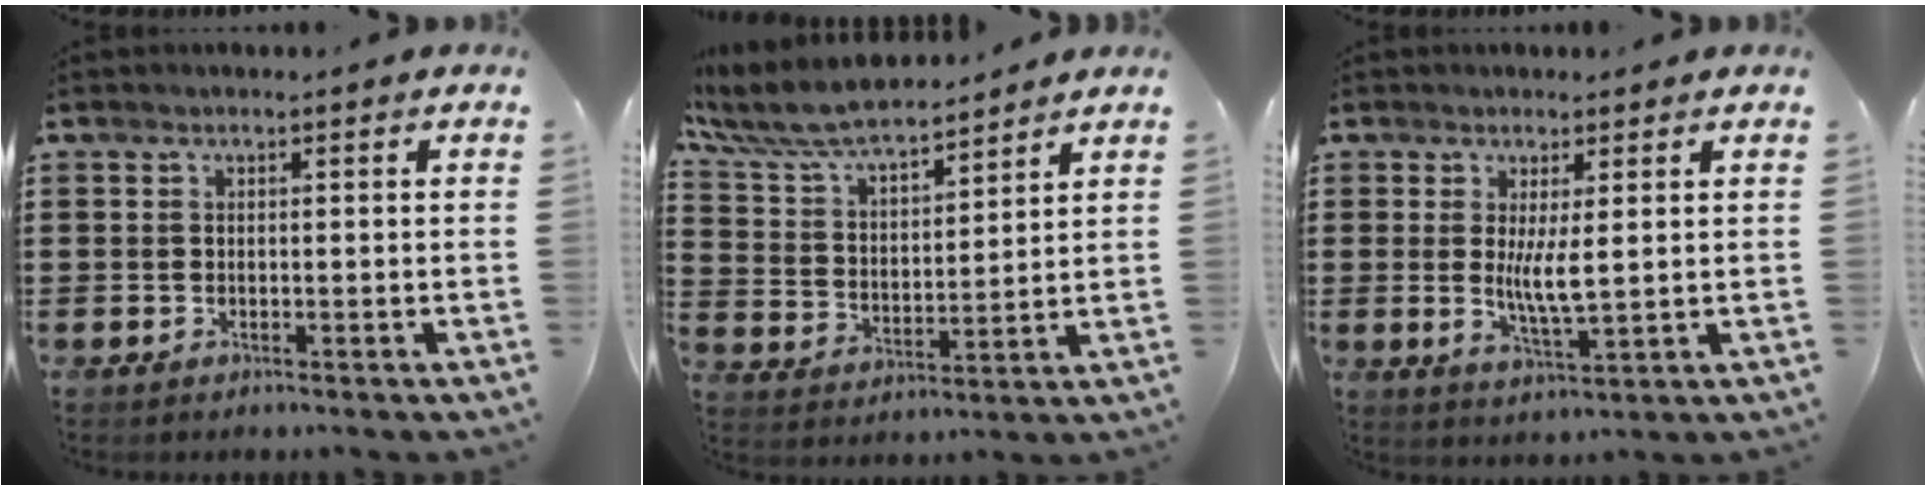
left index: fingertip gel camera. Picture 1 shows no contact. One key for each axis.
{"total": 8.4, "fx": 7.5, "fy": 1.7, "fz": 3.5, "tx": -0.100, "ty": -0.034, "tz": 0.131}
{"total": 5.2, "fx": 1.0, "fy": 1.3, "fz": 5.0, "tx": -0.094, "ty": -0.009, "tz": 0.015}